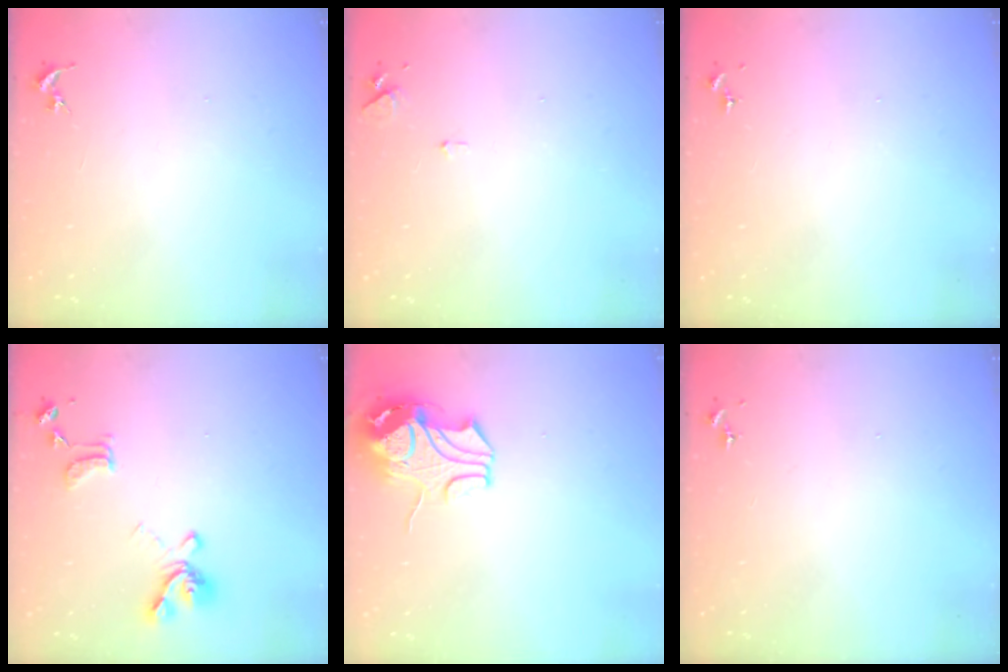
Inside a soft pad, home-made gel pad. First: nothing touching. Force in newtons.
{"total": 5.6, "press": 5.5, "slide": 0.8}
{"total": 0.0}
{"total": 15.5, "press": 15.4, "slide": 1.6}
{"total": 10.5, "press": 10.4, "slide": 1.1}
{"total": 0.0}